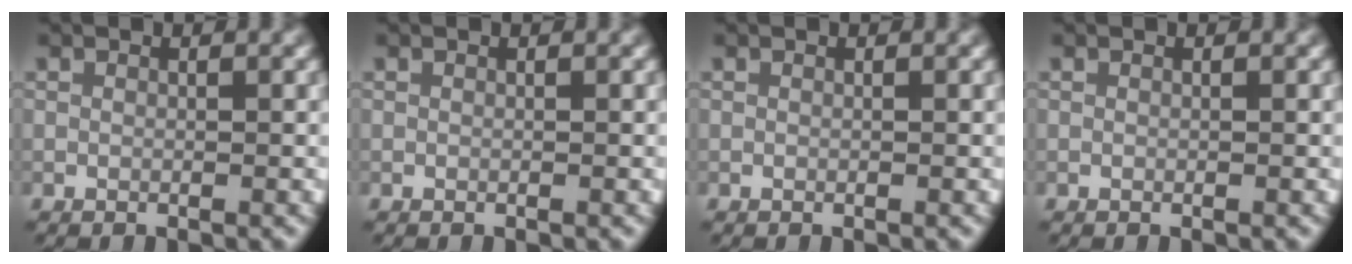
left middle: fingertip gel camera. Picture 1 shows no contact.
{"total": 0.0}
{"total": 0.0}
{"total": 0.0}